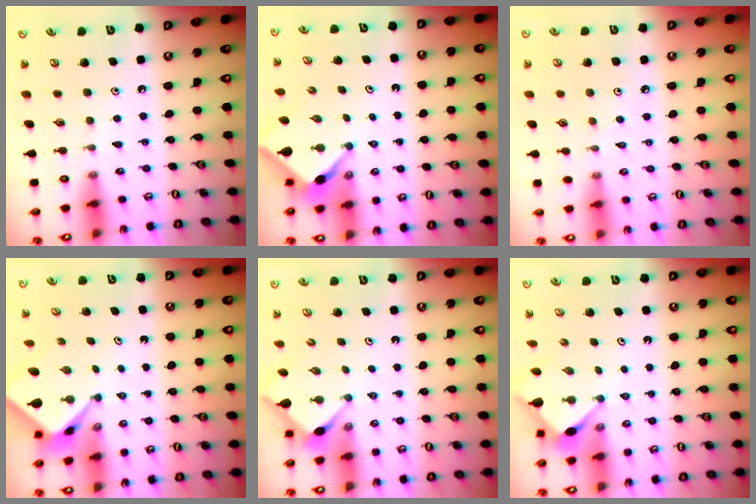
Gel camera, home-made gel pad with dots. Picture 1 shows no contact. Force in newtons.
{"total": 3.9, "press": 3.9, "slide": 0.3}
{"total": 2.3, "press": 2.2, "slide": 0.5}
{"total": 2.4, "press": 2.4, "slide": 0.2}
{"total": 2.8, "press": 2.8, "slide": 0.3}
{"total": 3.5, "press": 3.5, "slide": 0.3}